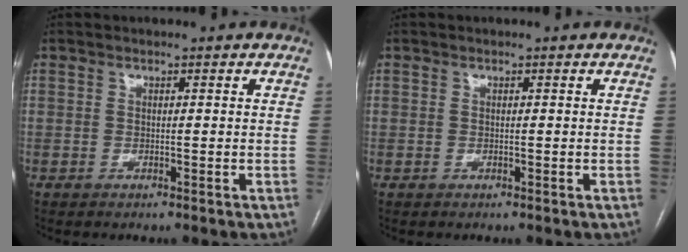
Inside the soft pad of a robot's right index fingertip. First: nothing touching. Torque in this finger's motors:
{"motor_torque": [0.05, 0.04, 0.03, 0.00]}